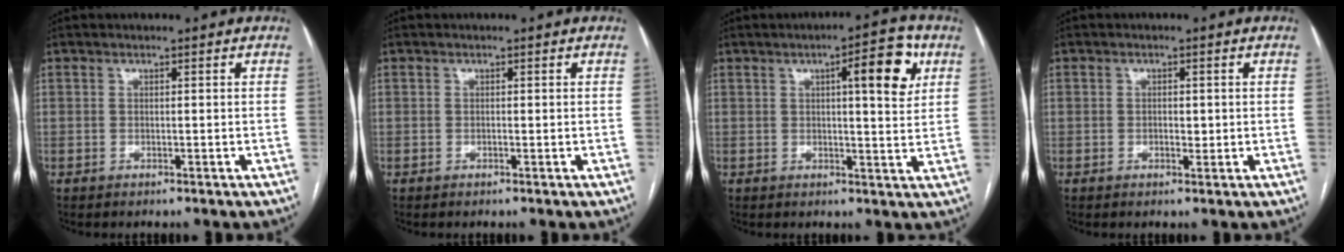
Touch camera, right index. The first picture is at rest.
{"total": 0.0}
{"total": 8.4, "force": [3.3, 1.6, 7.6], "torque": [-0.101, 0.007, 0.039]}
{"total": 1.6, "force": [0.0, 0.9, 1.4], "torque": [-0.021, 0.003, 0.002]}